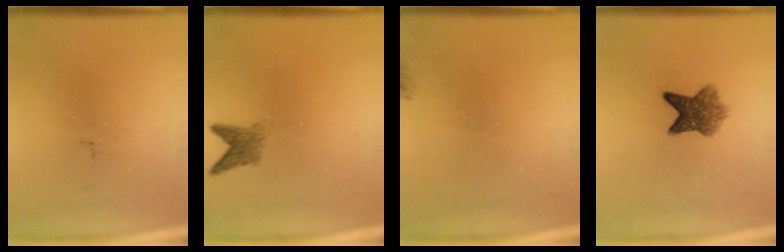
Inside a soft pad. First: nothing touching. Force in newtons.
{"total": 2.4}
{"total": 1.2}
{"total": 5.8}